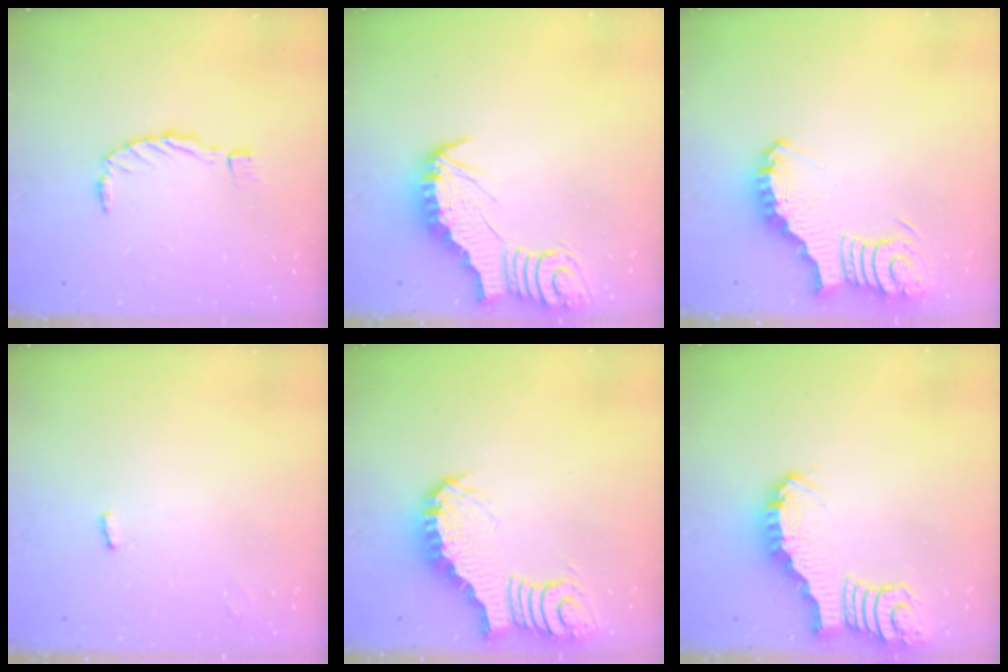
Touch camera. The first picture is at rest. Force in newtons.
{"total": 2.7, "press": 2.7, "slide": 0.3}
{"total": 3.6, "press": 3.6, "slide": 0.6}
{"total": 3.3, "press": 3.3, "slide": 0.1}
{"total": 3.7, "press": 3.7, "slide": 0.5}
{"total": 2.5, "press": 2.5, "slide": 0.2}